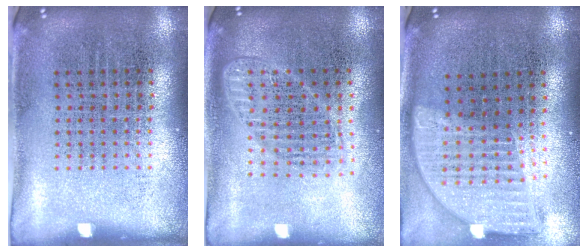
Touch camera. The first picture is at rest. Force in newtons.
{"total": 1.6, "press": 1.4, "slide": 0.8}
{"total": 2.0, "press": 1.6, "slide": 1.2}